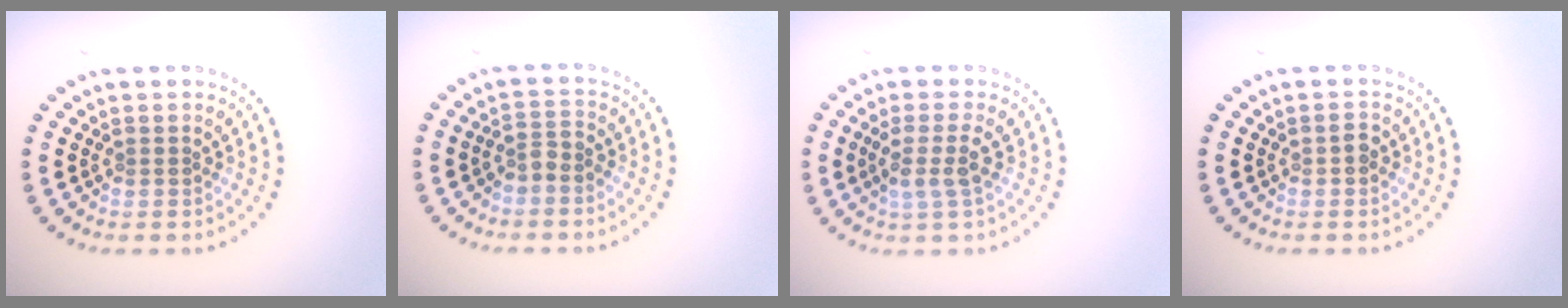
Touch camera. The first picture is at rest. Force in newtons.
{"total": 1.6, "press": 1.3, "slide": 1.0}
{"total": 2.3, "press": 1.9, "slide": 1.3}
{"total": 1.2, "press": 1.2, "slide": 0.0}